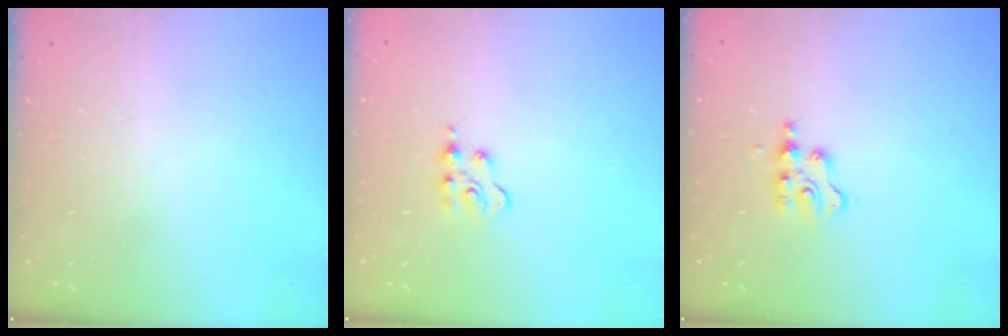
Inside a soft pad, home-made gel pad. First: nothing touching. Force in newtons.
{"total": 3.2, "press": 3.2, "slide": 0.4}
{"total": 4.1, "press": 4.1, "slide": 0.5}